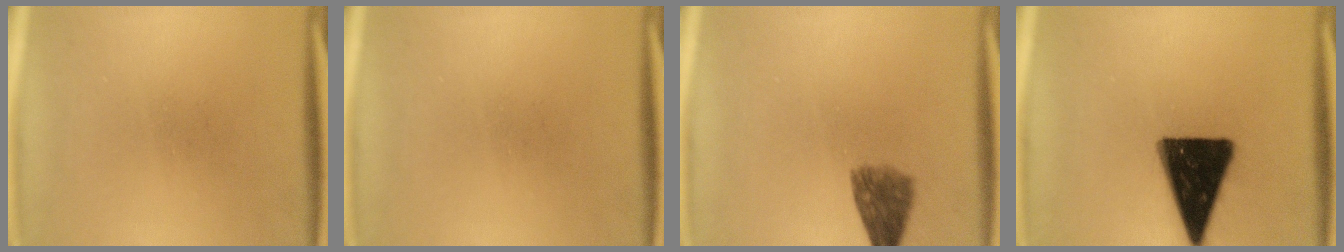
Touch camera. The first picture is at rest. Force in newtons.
{"total": 0.0}
{"total": 4.9}
{"total": 17.4}